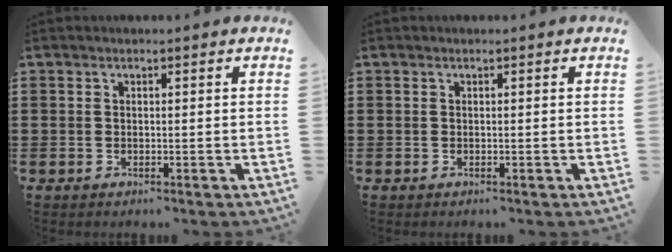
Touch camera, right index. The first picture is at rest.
{"total": 0.0}